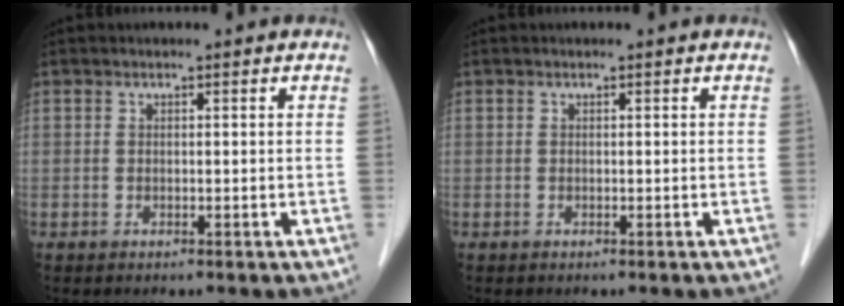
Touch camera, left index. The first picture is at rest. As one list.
[{"total": 0.0}]